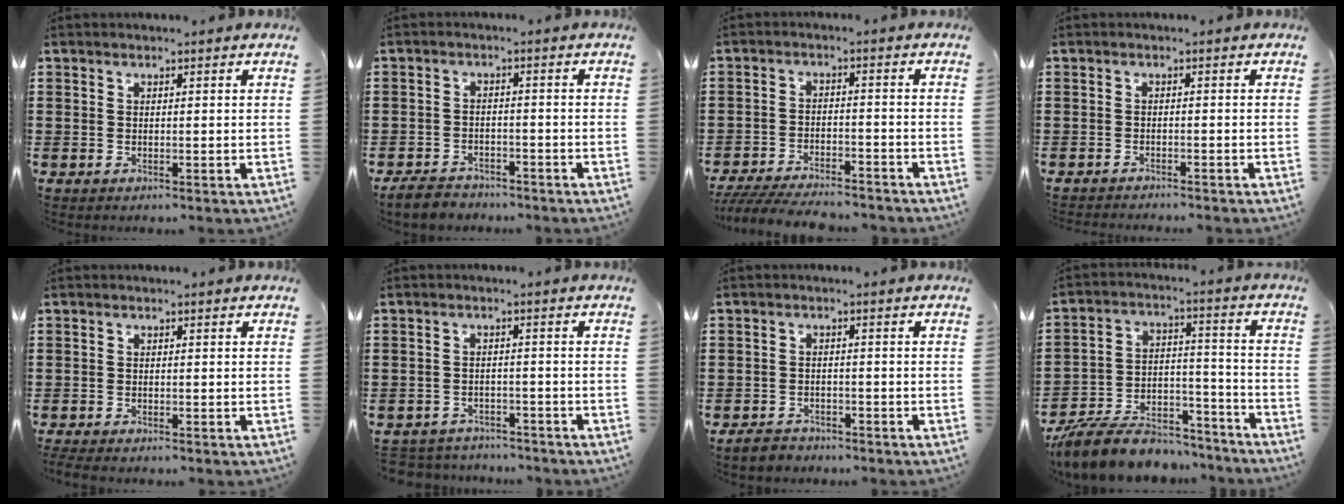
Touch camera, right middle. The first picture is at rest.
{"total": 3.4, "force": [-3.2, 1.0, 0.3], "torque": [-0.018, 0.004, -0.070]}
{"total": 5.6, "force": [-5.4, 0.7, 1.3], "torque": [-0.031, 0.001, -0.109]}
{"total": 1.3, "force": [-1.3, 0.0, 0.0], "torque": [-0.004, 0.002, -0.028]}
{"total": 1.1, "force": [-1.0, 0.2, 0.2], "torque": [-0.016, -0.004, -0.023]}
{"total": 3.0, "force": [-2.9, 0.6, -0.4], "torque": [-0.003, 0.001, -0.065]}
{"total": 2.5, "force": [-2.3, 0.9, 0.0], "torque": [-0.008, 0.005, -0.050]}
{"total": 10.3, "force": [-9.3, 3.0, 3.3], "torque": [-0.059, 0.031, -0.181]}